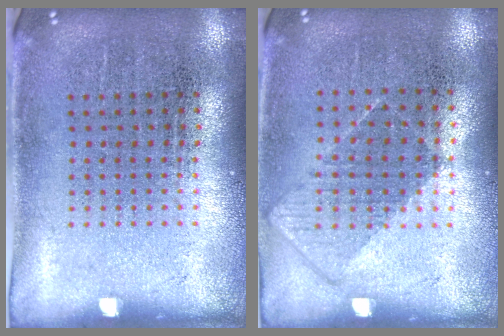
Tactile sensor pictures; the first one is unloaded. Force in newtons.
{"total": 0.8, "press": 0.7, "slide": 0.4}